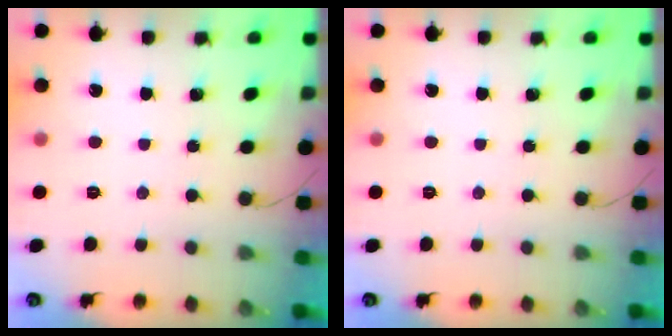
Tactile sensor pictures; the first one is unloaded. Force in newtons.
{"total": 0.0}